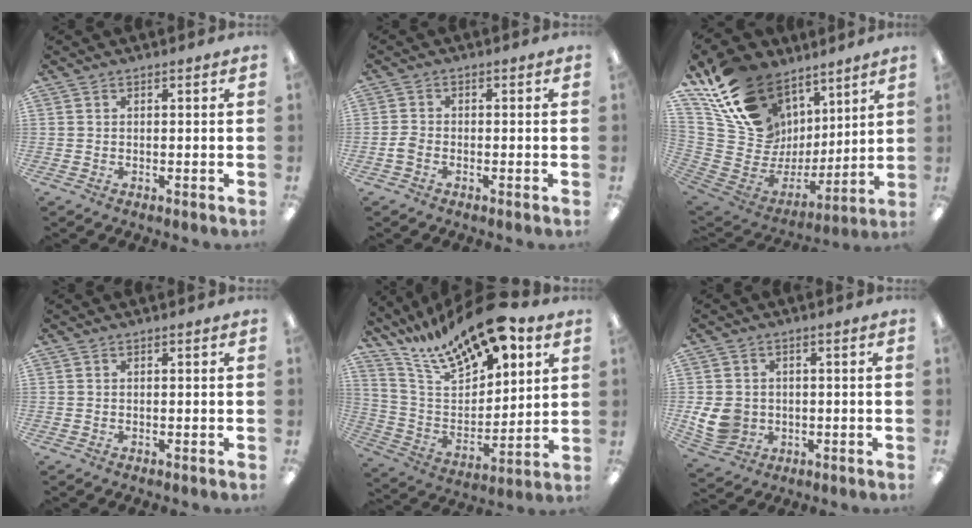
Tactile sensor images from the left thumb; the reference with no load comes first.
{"total": 2.2, "force": [-1.0, 1.4, 1.3], "torque": [-0.024, 0.004, -0.018]}
{"total": 21.3, "force": [12.9, 14.7, 8.4], "torque": [-0.168, -0.073, 0.268]}
{"total": 0.0}
{"total": 19.1, "force": [15.2, 6.1, 9.7], "torque": [-0.188, -0.103, 0.269]}
{"total": 8.2, "force": [-0.8, 7.1, 4.0], "torque": [-0.093, 0.008, -0.013]}